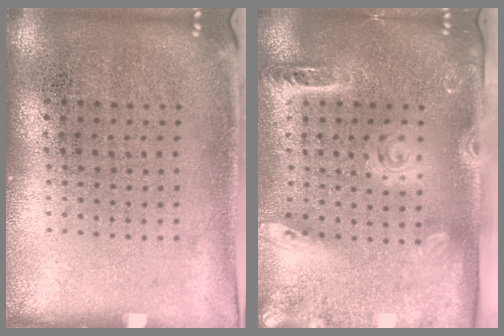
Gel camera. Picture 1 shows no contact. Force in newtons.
{"total": 2.7, "press": 2.1, "slide": 1.8}